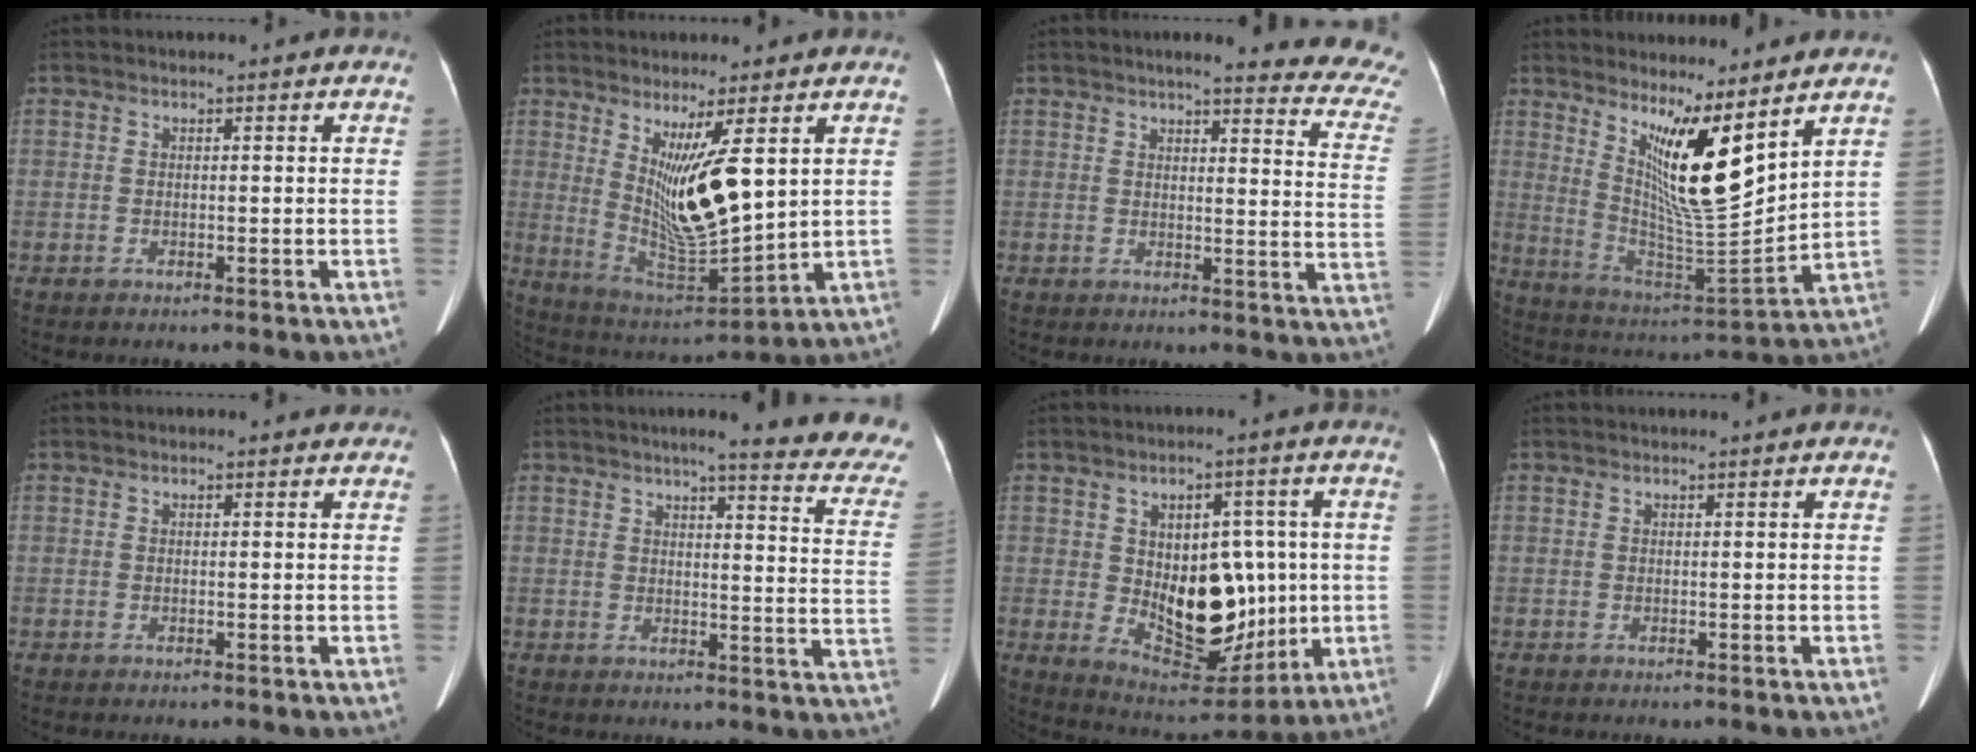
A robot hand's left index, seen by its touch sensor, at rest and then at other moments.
{"total": 11.4, "force": [3.4, 1.5, 10.8], "torque": [-0.203, -0.029, 0.075]}
{"total": 16.3, "force": [14.8, 1.0, 6.8], "torque": [-0.066, -0.069, 0.144]}
{"total": 11.5, "force": [6.7, 1.1, 9.3], "torque": [-0.176, -0.023, 0.134]}
{"total": 0.9, "force": [0.8, 0.4, 0.1], "torque": [-0.006, -0.004, -0.001]}
{"total": 18.9, "force": [16.2, 0.8, 9.7], "torque": [-0.105, -0.061, 0.173]}
{"total": 13.5, "force": [-0.1, 7.9, 11.0], "torque": [-0.165, 0.012, 0.022]}
{"total": 1.0, "force": [0.9, -0.2, 0.3], "torque": [-0.007, 0.008, 0.017]}